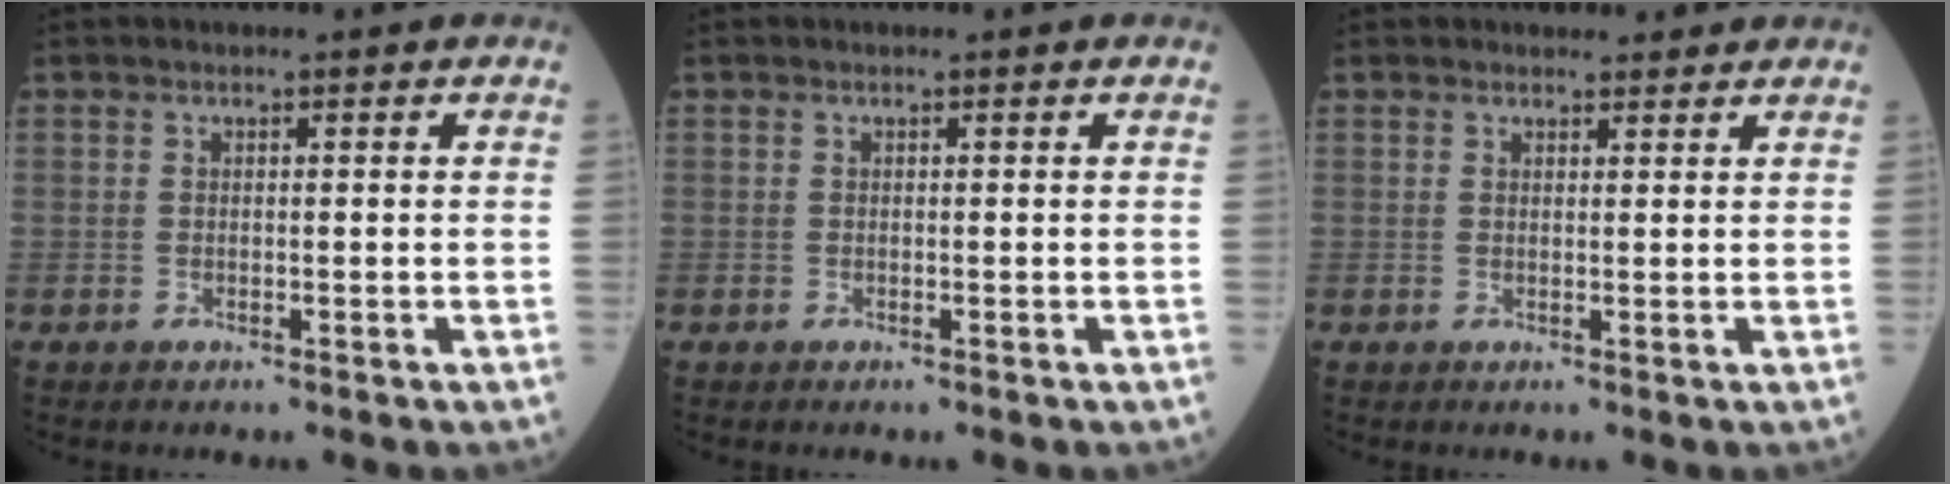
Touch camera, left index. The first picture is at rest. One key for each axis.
{"total": 0.0}
{"total": 2.2, "fx": 2.0, "fy": 0.8, "fz": 0.2, "tx": -0.006, "ty": 0.007, "tz": 0.027}